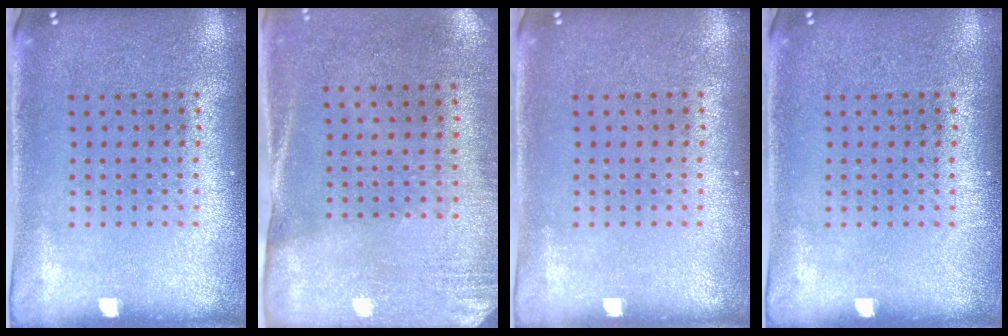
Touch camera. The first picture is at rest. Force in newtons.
{"total": 2.6, "press": 2.3, "slide": 1.3}
{"total": 0.0}
{"total": 0.0}